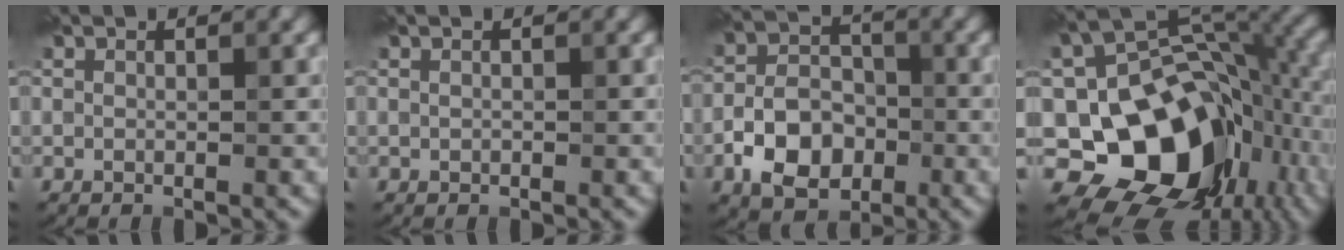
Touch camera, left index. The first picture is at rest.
{"total": 0.0}
{"total": 5.7, "force": [-2.5, 3.8, 3.4], "torque": [-0.060, -0.001, -0.045]}
{"total": 14.5, "force": [-5.0, 10.2, 9.1], "torque": [-0.130, -0.007, -0.086]}